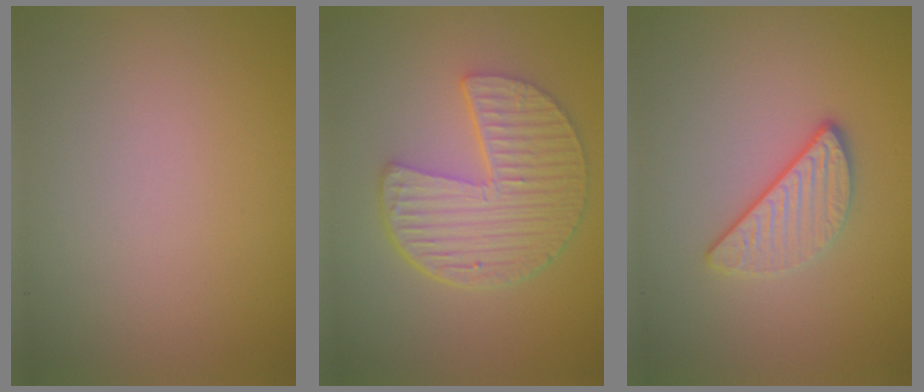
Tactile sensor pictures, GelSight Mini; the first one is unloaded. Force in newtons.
{"total": 6.4, "press": 4.8, "slide": 4.2}
{"total": 2.9, "press": 2.4, "slide": 1.6}